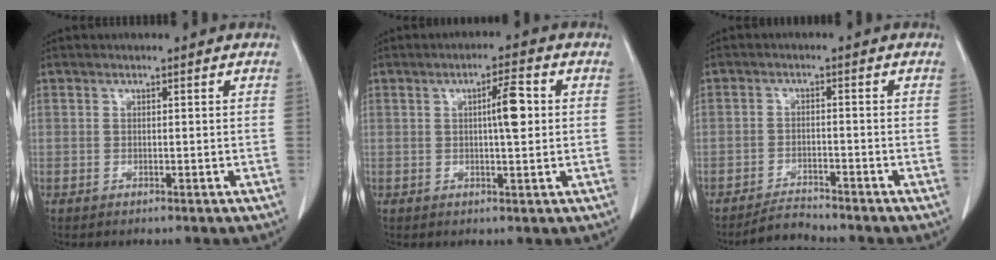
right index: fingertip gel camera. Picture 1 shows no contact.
{"total": 4.8, "force": [0.6, 0.6, 4.7], "torque": [-0.075, 0.005, 0.008]}
{"total": 3.0, "force": [-3.0, 0.1, -0.1], "torque": [0.001, -0.014, -0.052]}